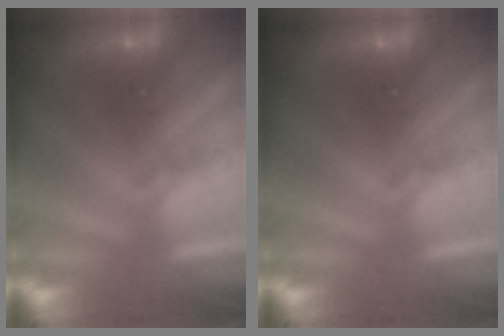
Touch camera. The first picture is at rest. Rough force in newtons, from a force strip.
{"total": 0.0}